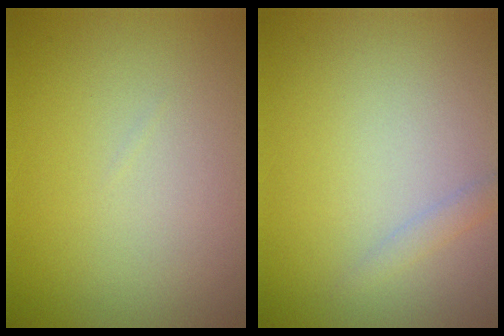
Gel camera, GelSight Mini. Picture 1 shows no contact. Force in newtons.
{"total": 0.9, "press": 0.9, "slide": 0.0}